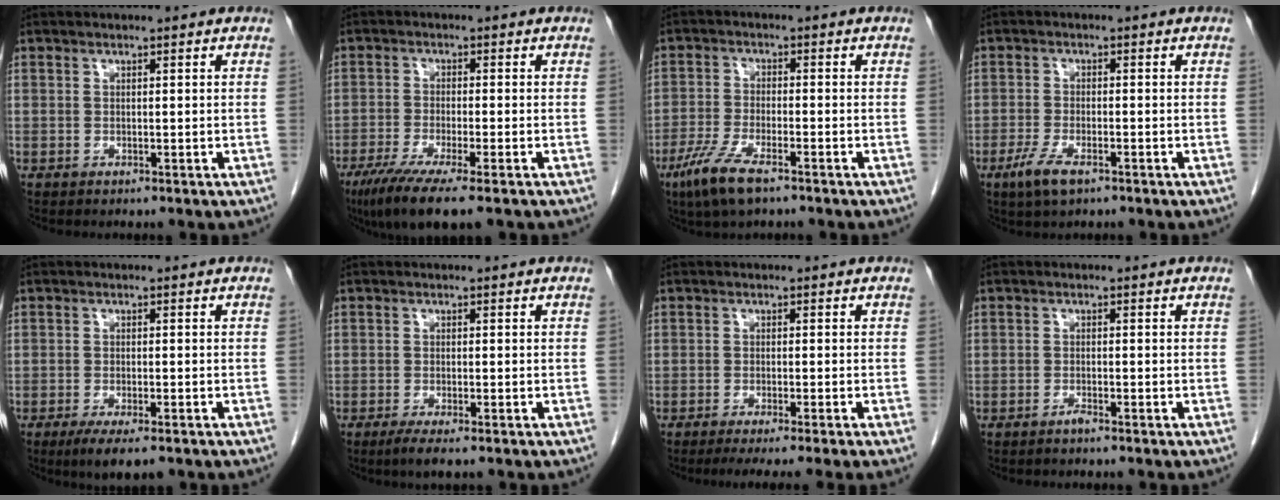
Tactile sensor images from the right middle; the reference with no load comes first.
{"total": 9.0, "force": [-6.1, 0.5, 6.7], "torque": [-0.114, -0.023, -0.098]}
{"total": 7.1, "force": [-4.6, 1.4, 5.2], "torque": [-0.116, -0.015, -0.085]}
{"total": 4.5, "force": [-2.7, 1.3, 3.3], "torque": [-0.077, -0.008, -0.049]}
{"total": 5.4, "force": [-3.7, 1.1, 3.8], "torque": [-0.060, -0.014, -0.054]}
{"total": 2.4, "force": [-1.6, 0.1, 1.8], "torque": [-0.037, -0.008, -0.032]}
{"total": 7.2, "force": [-5.7, -1.2, 4.2], "torque": [-0.046, -0.016, -0.086]}
{"total": 1.0, "force": [-0.9, -0.1, 0.5], "torque": [-0.012, -0.001, -0.015]}